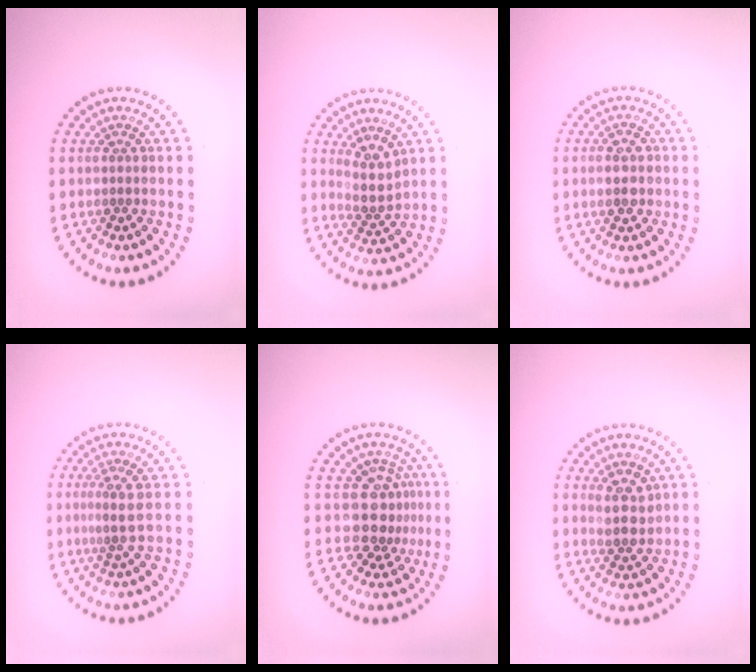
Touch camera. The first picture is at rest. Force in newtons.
{"total": 2.5, "press": 1.9, "slide": 1.6}
{"total": 2.1, "press": 2.1, "slide": 0.3}
{"total": 2.1, "press": 1.6, "slide": 1.3}
{"total": 3.5, "press": 2.6, "slide": 2.4}
{"total": 2.6, "press": 2.5, "slide": 0.9}